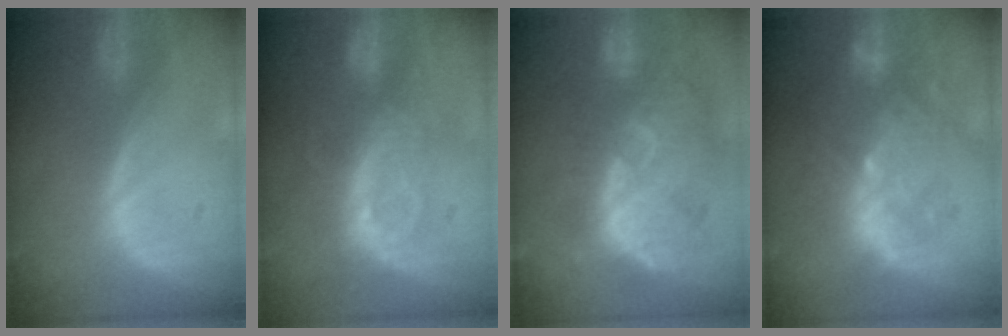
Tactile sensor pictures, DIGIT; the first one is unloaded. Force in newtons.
{"total": 9.2, "press": 8.1, "slide": 4.3}
{"total": 12.4, "press": 11.1, "slide": 5.5}
{"total": 11.0, "press": 9.8, "slide": 5.0}